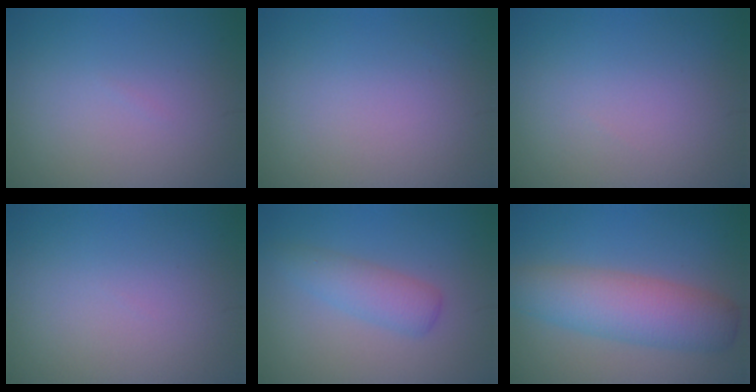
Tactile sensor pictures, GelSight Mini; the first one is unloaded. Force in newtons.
{"total": 0.0}
{"total": 0.0}
{"total": 0.0}
{"total": 2.8, "press": 2.8, "slide": 0.0}
{"total": 6.1, "press": 6.1, "slide": 0.4}